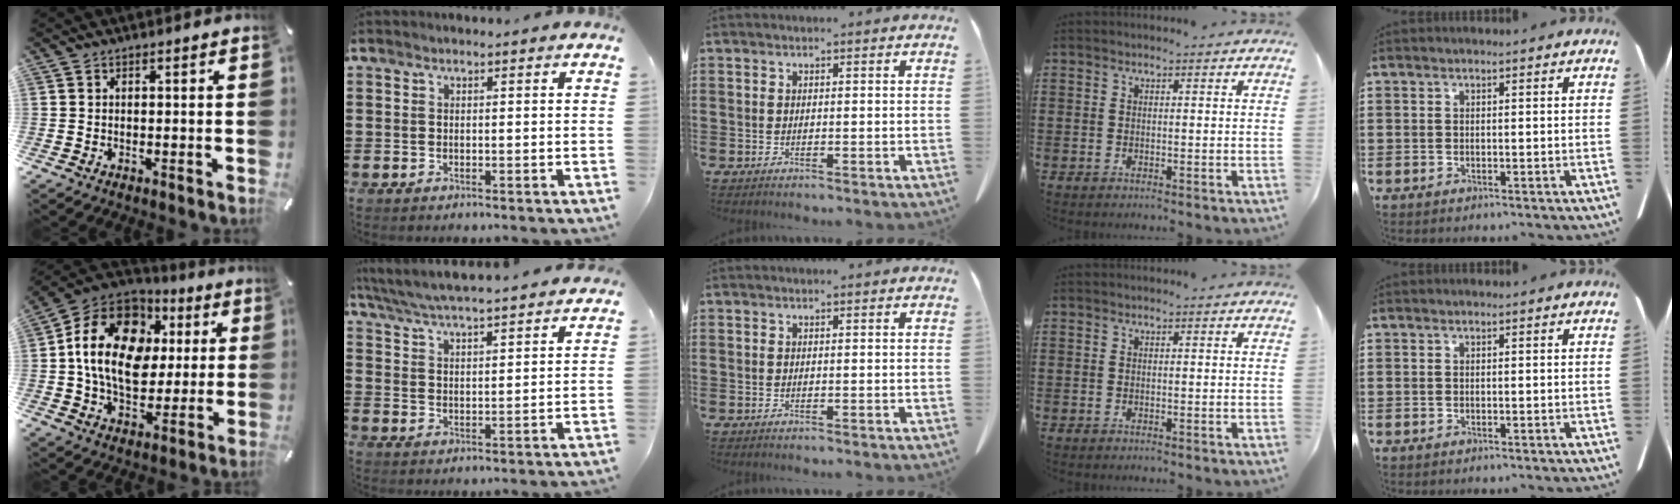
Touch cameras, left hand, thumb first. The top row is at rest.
{"thumb": {"total": 18.9, "force": [2.6, 14.1, 12.4], "torque": [-0.240, -0.002, 0.041]}, "index": {"total": 5.3, "force": [5.2, -0.2, 1.2], "torque": [-0.049, -0.035, 0.087]}}